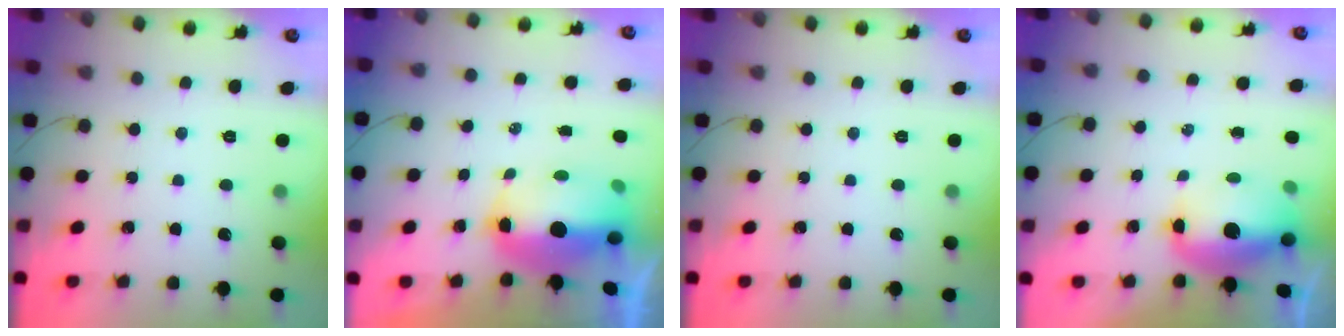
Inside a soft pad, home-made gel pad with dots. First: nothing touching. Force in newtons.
{"total": 12.5, "press": 12.3, "slide": 2.4}
{"total": 0.0}
{"total": 11.4, "press": 11.1, "slide": 2.6}